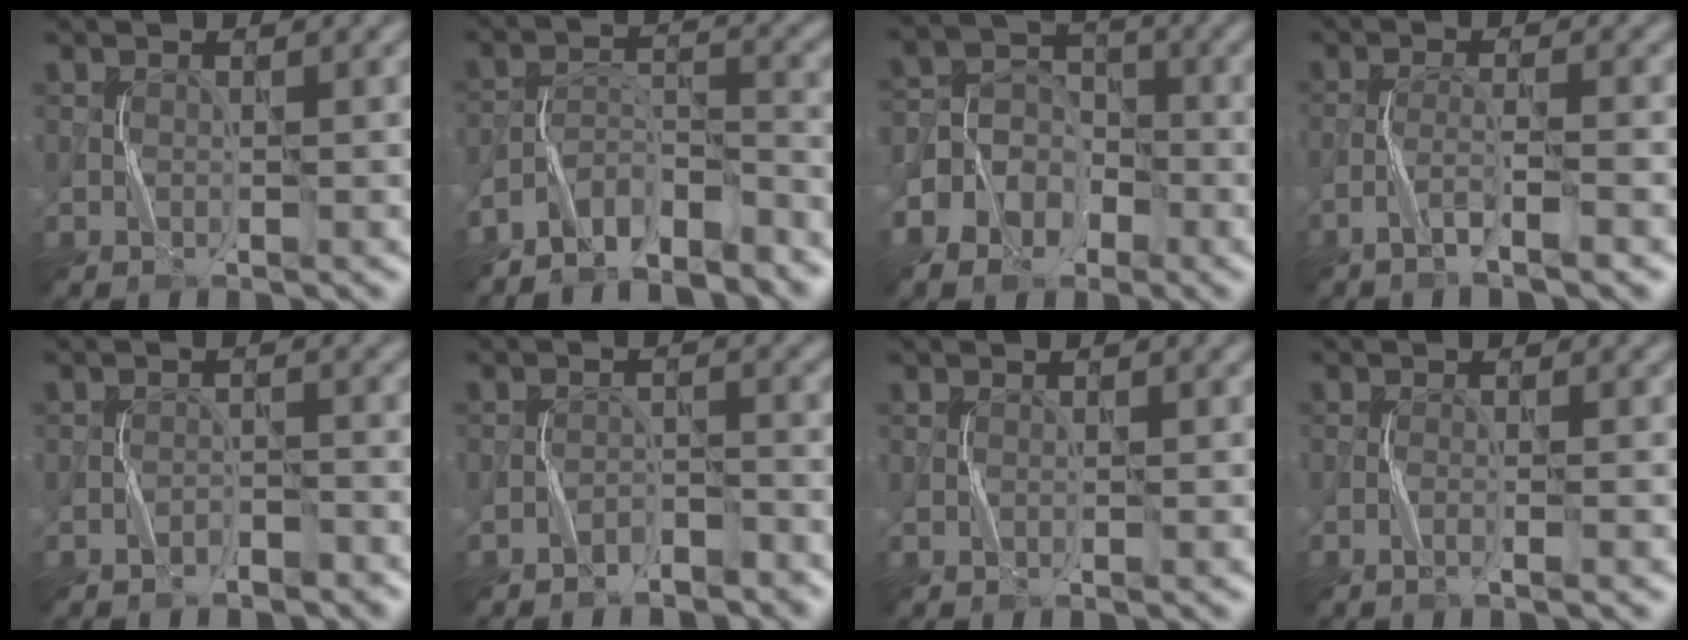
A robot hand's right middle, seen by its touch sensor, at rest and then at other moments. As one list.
[{"total": 5.8, "force": [-5.1, 1.8, 2.0], "torque": [-0.033, -0.002, -0.096]}, {"total": 5.9, "force": [-2.9, 4.7, 1.9], "torque": [-0.029, 0.011, -0.076]}, {"total": 2.9, "force": [-1.9, 0.0, 2.1], "torque": [-0.040, 0.005, -0.043]}, {"total": 1.5, "force": [-1.3, 0.5, 0.4], "torque": [-0.004, 0.006, -0.022]}, {"total": 2.3, "force": [-2.0, 0.8, 0.6], "torque": [-0.009, 0.007, -0.038]}, {"total": 0.0}, {"total": 1.0, "force": [-0.6, -0.2, 0.8], "torque": [-0.017, 0.002, -0.012]}]